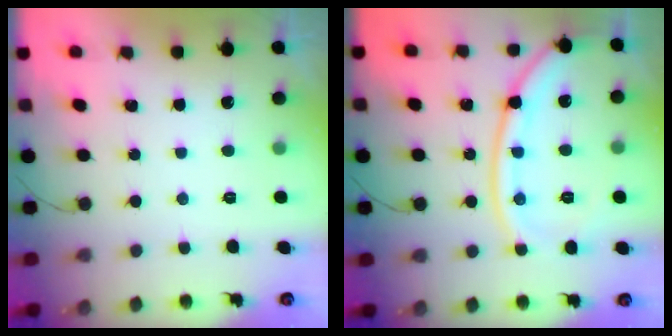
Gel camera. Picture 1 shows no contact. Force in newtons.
{"total": 16.7, "press": 16.7, "slide": 1.2}